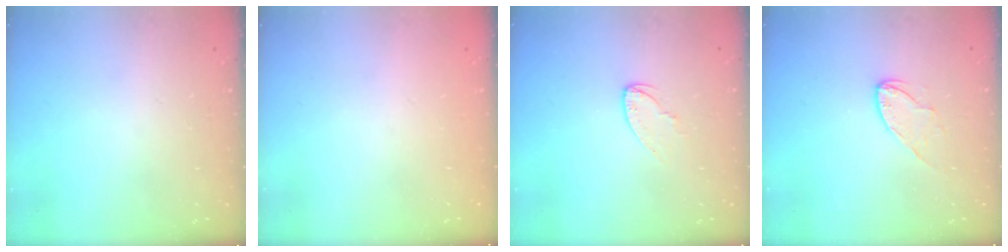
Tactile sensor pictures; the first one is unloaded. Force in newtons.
{"total": 0.0}
{"total": 4.7, "press": 4.7, "slide": 0.4}
{"total": 6.3, "press": 6.3, "slide": 0.2}